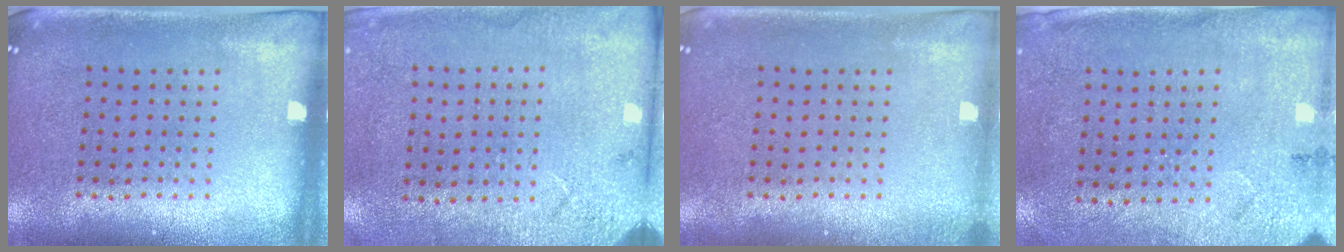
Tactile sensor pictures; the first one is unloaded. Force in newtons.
{"total": 2.6, "press": 2.2, "slide": 1.3}
{"total": 0.6, "press": 0.6, "slide": 0.1}
{"total": 2.7, "press": 2.2, "slide": 1.5}